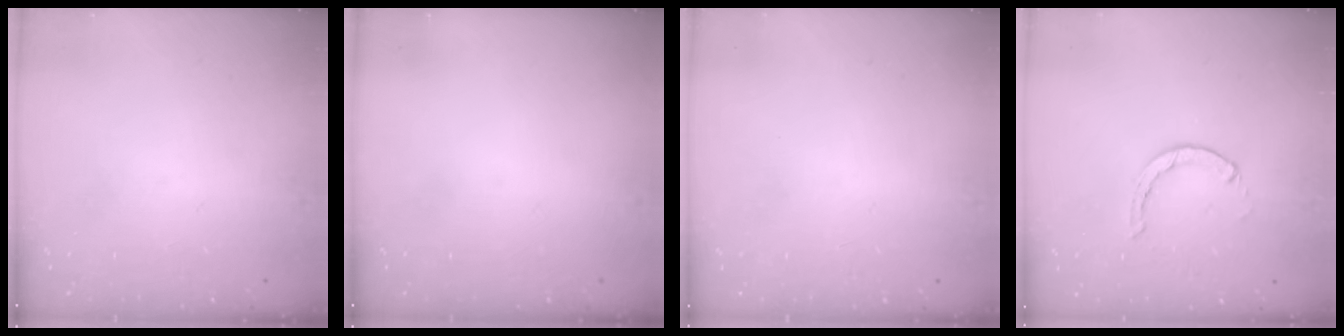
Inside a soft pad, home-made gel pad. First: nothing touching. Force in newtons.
{"total": 0.0}
{"total": 2.6, "press": 2.6, "slide": 0.2}
{"total": 1.3, "press": 1.3, "slide": 0.3}